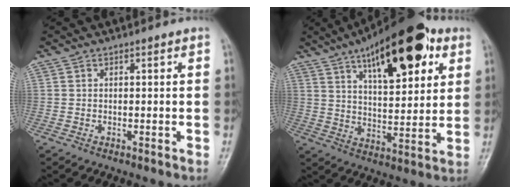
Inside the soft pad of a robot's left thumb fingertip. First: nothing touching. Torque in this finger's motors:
{"motor_torque": [1.69, 1.68, 1.77, -1.00, 0.23]}